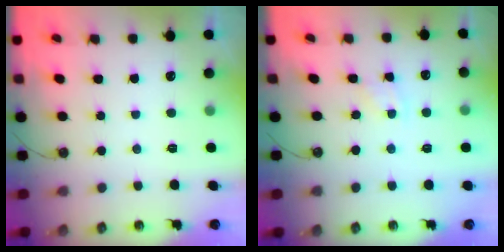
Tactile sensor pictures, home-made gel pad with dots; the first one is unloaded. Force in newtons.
{"total": 1.9, "press": 1.9, "slide": 0.4}